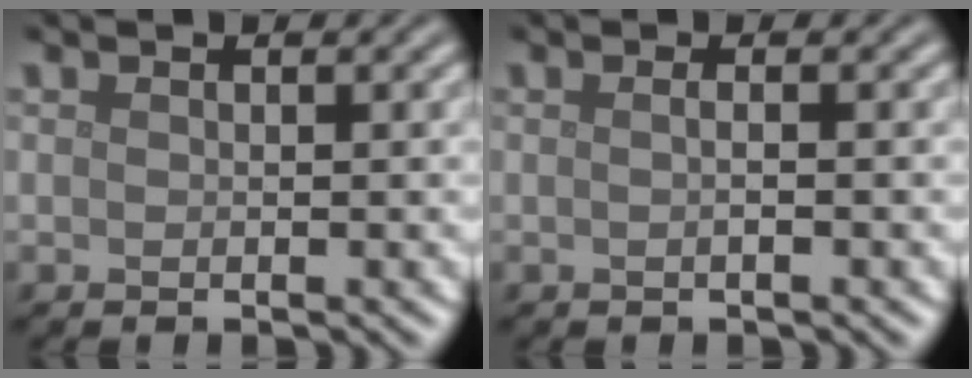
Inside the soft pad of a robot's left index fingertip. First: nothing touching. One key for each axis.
{"total": 1.4, "fx": 0.2, "fy": 0.6, "fz": 1.2, "tx": -0.005, "ty": -0.004, "tz": -0.012}